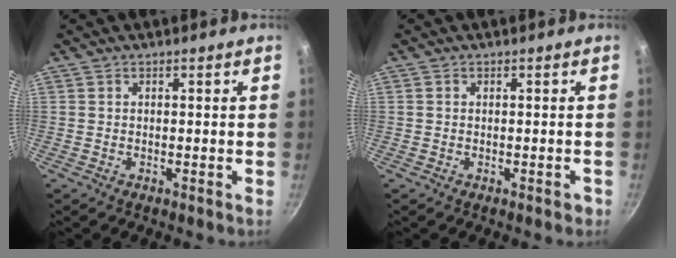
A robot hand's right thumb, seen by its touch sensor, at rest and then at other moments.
{"total": 1.2, "force": [-0.5, 0.8, 0.8], "torque": [-0.004, 0.009, -0.003]}